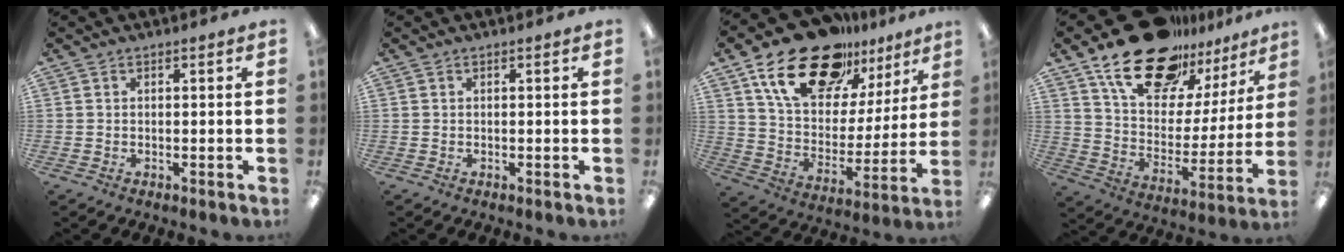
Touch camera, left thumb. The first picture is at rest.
{"total": 0.0}
{"total": 21.7, "force": [14.9, 11.3, 11.0], "torque": [-0.194, -0.081, 0.265]}
{"total": 21.9, "force": [16.2, 11.0, 9.9], "torque": [-0.172, -0.096, 0.286]}